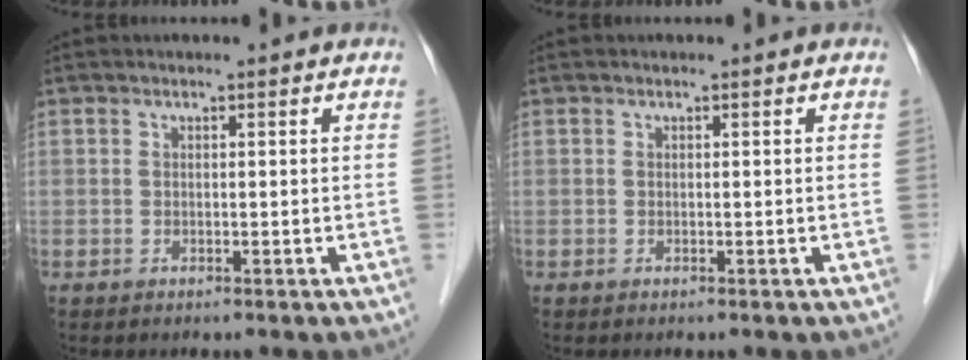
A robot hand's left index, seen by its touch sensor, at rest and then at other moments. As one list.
[{"total": 0.0}]